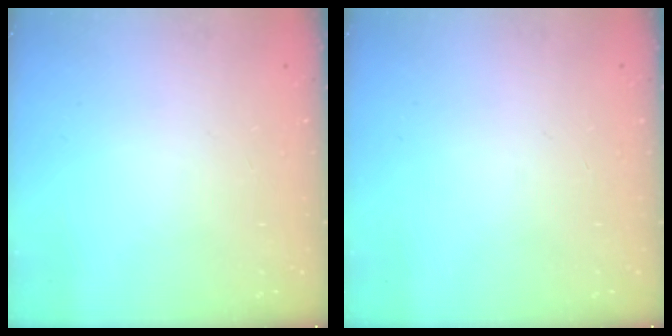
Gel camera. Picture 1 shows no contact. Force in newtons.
{"total": 0.0}